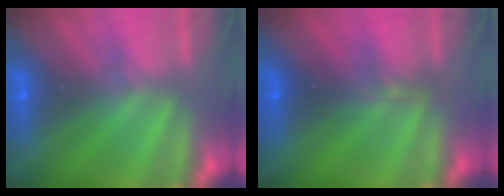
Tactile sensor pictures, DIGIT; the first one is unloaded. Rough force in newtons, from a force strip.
{"total": 2.3}